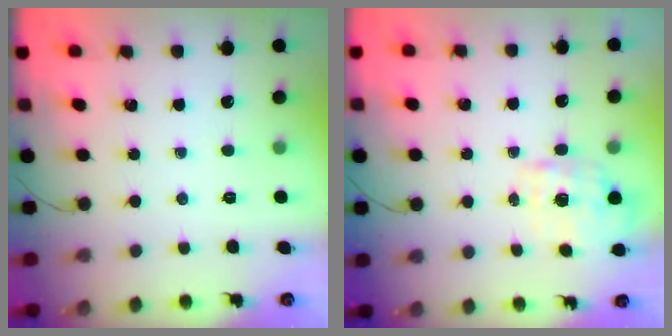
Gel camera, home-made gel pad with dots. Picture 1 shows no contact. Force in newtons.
{"total": 1.8, "press": 1.7, "slide": 0.6}